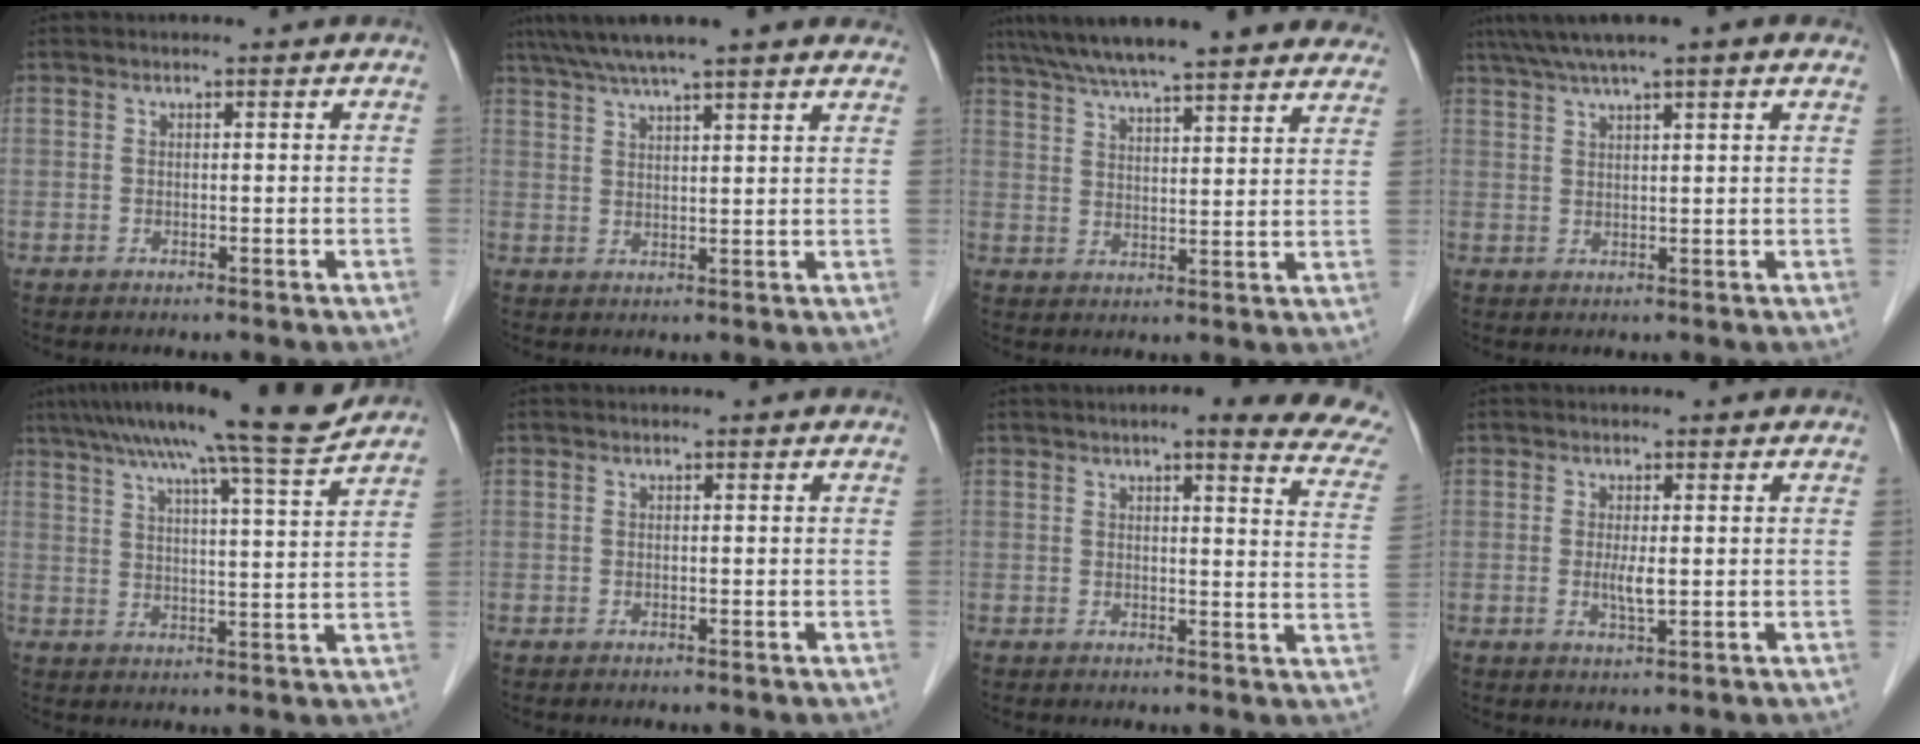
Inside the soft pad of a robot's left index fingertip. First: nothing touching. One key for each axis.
{"total": 16.1, "fx": 13.4, "fy": 1.5, "fz": 8.8, "tx": -0.148, "ty": 0.052, "tz": 0.184}
{"total": 26.4, "fx": 23.0, "fy": 3.6, "fz": 12.3, "tx": -0.203, "ty": 0.011, "tz": 0.299}
{"total": 9.5, "fx": 7.1, "fy": 0.6, "fz": 6.4, "tx": -0.109, "ty": 0.048, "tz": 0.105}
{"total": 15.8, "fx": 13.4, "fy": -1.3, "fz": 8.4, "tx": -0.139, "ty": 0.000, "tz": 0.186}
{"total": 0.0}
{"total": 16.3, "fx": 13.4, "fy": 2.8, "fz": 8.9, "tx": -0.087, "ty": -0.015, "tz": 0.132}
{"total": 2.3, "fx": 0.0, "fy": 0.3, "fz": 2.3, "tx": -0.049, "ty": -0.005, "tz": 0.003}